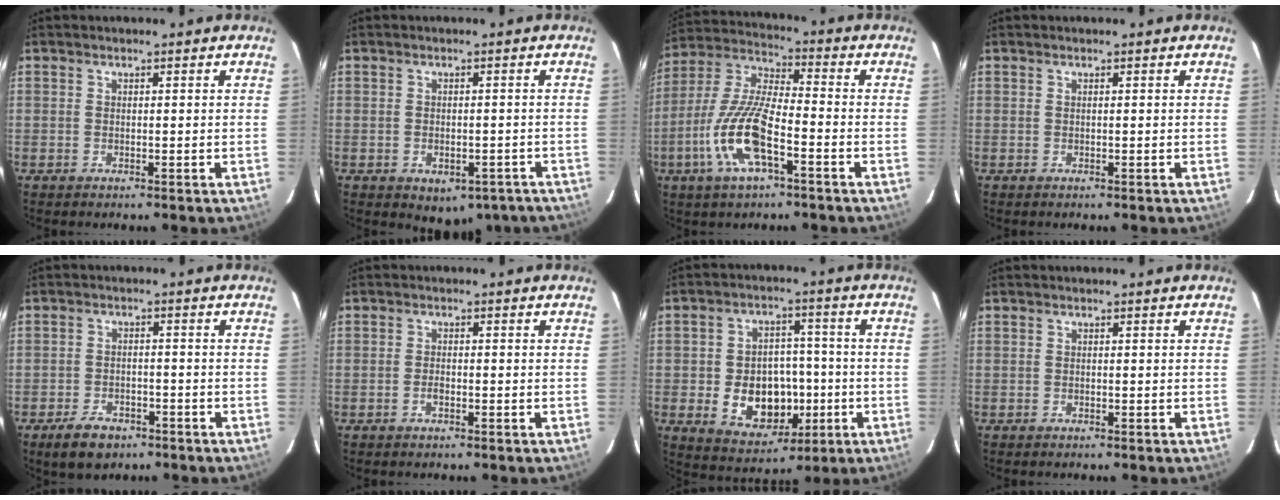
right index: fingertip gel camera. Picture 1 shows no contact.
{"total": 8.3, "force": [-5.3, 5.2, 3.7], "torque": [-0.056, 0.004, -0.043]}
{"total": 14.4, "force": [-5.8, 4.1, 12.5], "torque": [-0.269, -0.008, -0.116]}
{"total": 0.0}
{"total": 6.4, "force": [-4.3, 3.7, 3.0], "torque": [-0.073, 0.003, -0.062]}
{"total": 1.5, "force": [-0.6, 0.8, 1.1], "torque": [-0.023, 0.001, -0.011]}
{"total": 12.5, "force": [-2.9, 9.4, 7.8], "torque": [-0.161, 0.010, -0.022]}
{"total": 0.0}